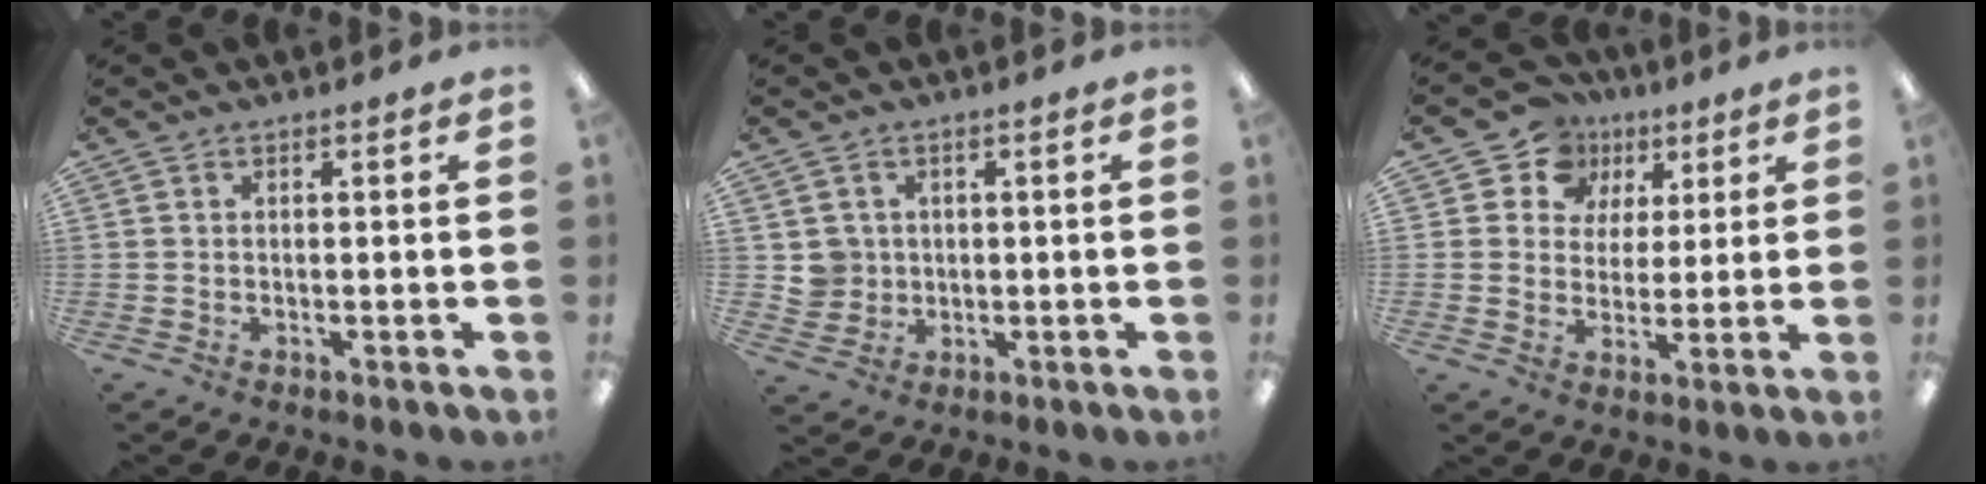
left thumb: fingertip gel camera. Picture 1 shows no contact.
{"total": 4.4, "force": [0.9, 4.3, 0.3], "torque": [-0.005, 0.003, 0.017]}
{"total": 9.7, "force": [5.2, 8.1, 1.2], "torque": [-0.038, -0.036, 0.098]}